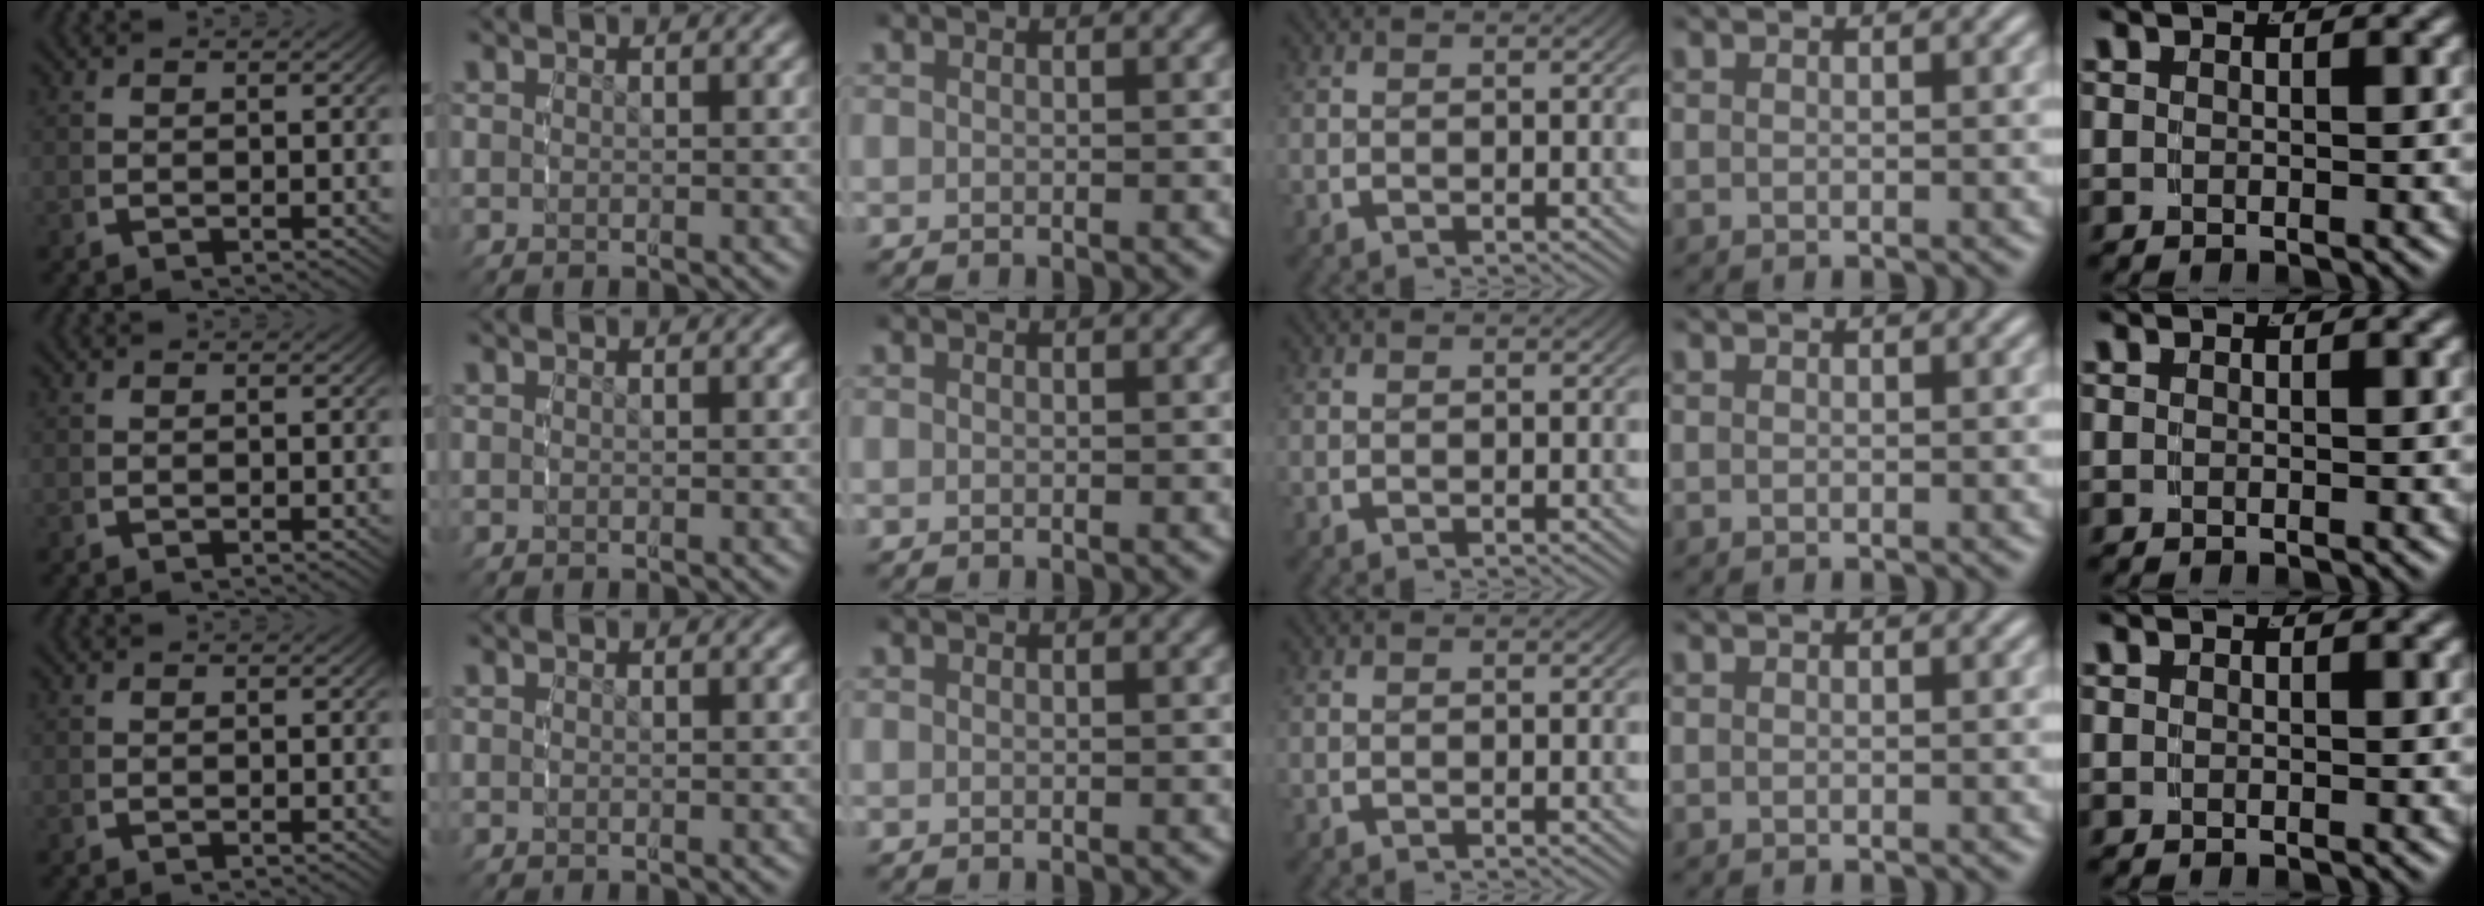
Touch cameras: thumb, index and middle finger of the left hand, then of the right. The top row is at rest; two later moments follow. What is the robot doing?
{"motion": "reach", "object": "shirt"}